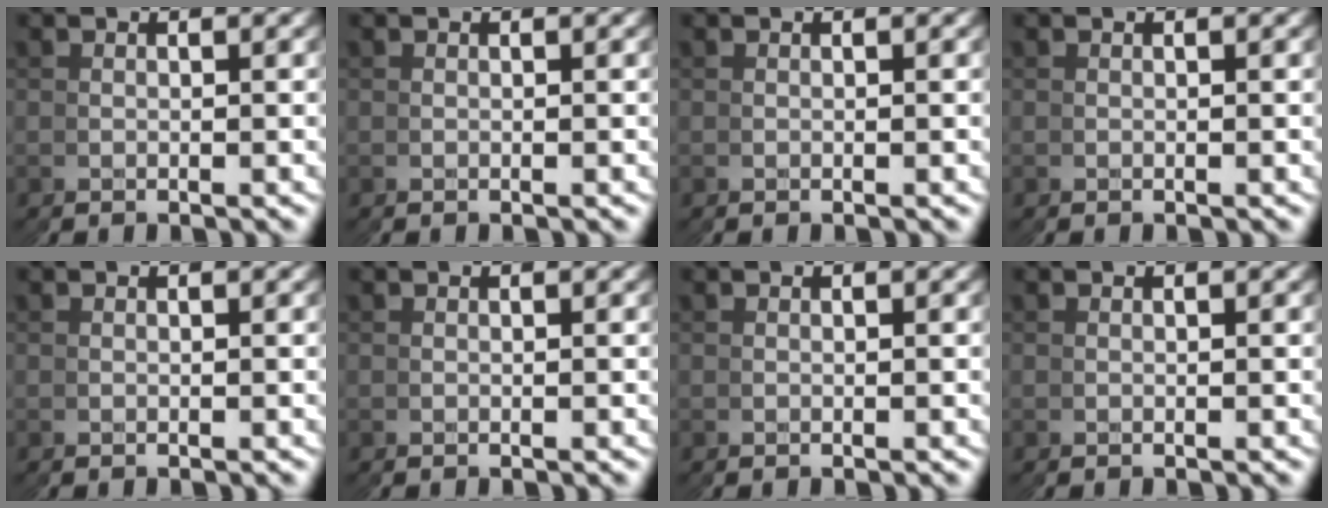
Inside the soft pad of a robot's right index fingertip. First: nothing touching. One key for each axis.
{"total": 0.0}
{"total": 0.0}
{"total": 0.0}
{"total": 0.0}
{"total": 0.0}
{"total": 0.0}
{"total": 0.0}